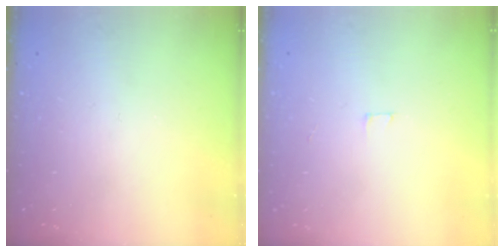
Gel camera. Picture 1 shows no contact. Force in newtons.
{"total": 1.8, "press": 1.8, "slide": 0.1}